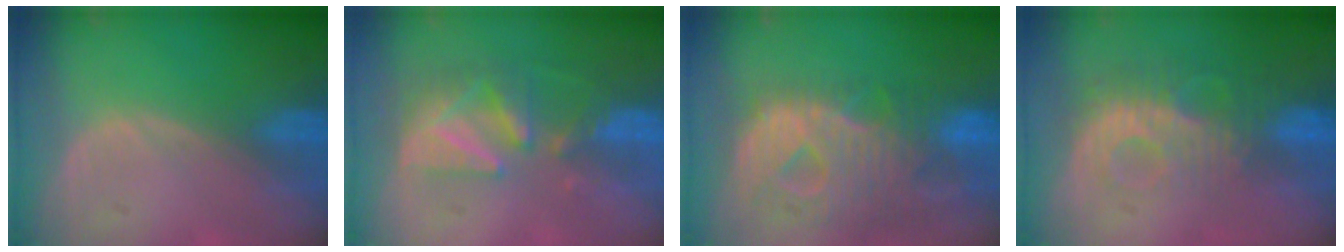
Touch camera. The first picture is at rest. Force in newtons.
{"total": 8.6, "press": 7.7, "slide": 3.9}
{"total": 12.8, "press": 10.8, "slide": 6.8}
{"total": 9.2, "press": 8.1, "slide": 4.4}